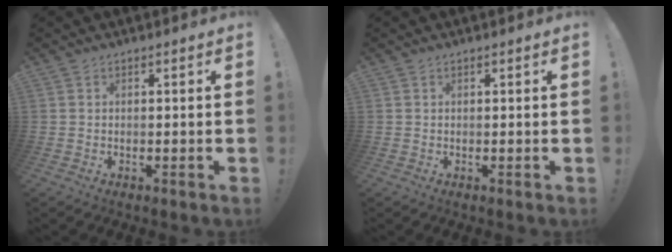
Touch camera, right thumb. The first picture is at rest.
{"total": 0.0}